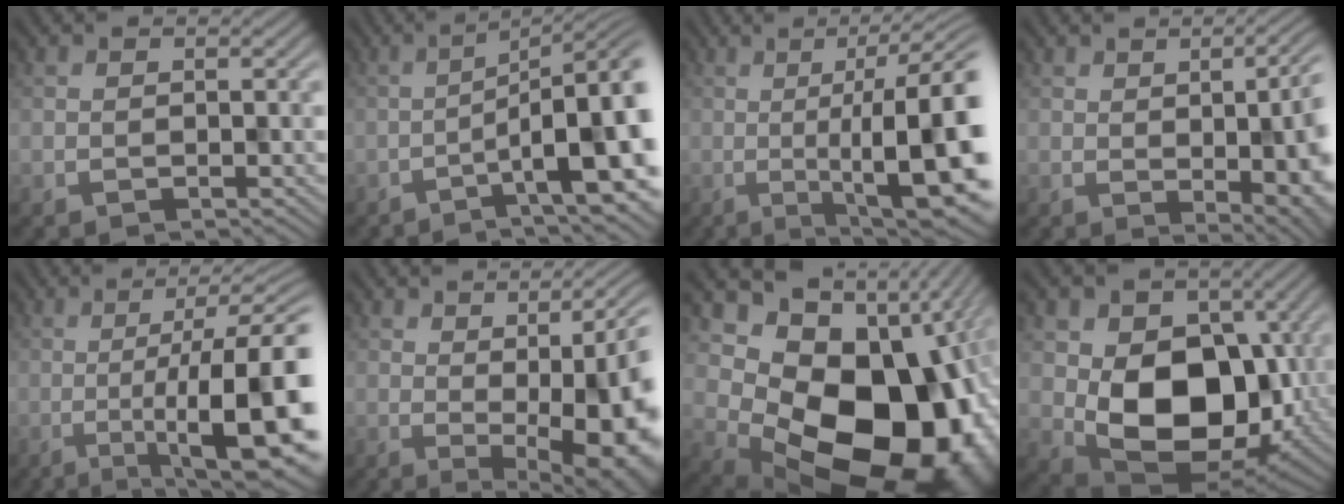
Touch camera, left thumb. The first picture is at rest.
{"total": 12.8, "force": [-4.1, 3.7, 11.6], "torque": [-0.134, 0.009, -0.054]}
{"total": 15.9, "force": [-0.7, 4.2, 15.4], "torque": [-0.190, 0.009, -0.006]}
{"total": 11.7, "force": [0.6, 4.9, 10.6], "torque": [-0.103, 0.011, 0.012]}
{"total": 16.4, "force": [-3.1, 4.6, 15.5], "torque": [-0.195, -0.003, -0.040]}
{"total": 15.2, "force": [0.5, 6.0, 13.9], "torque": [-0.143, 0.013, 0.021]}
{"total": 19.5, "force": [-0.7, 14.7, 12.7], "torque": [-0.179, -0.072, 0.032]}
{"total": 11.9, "force": [-0.2, 8.9, 7.8], "torque": [-0.137, -0.032, 0.007]}